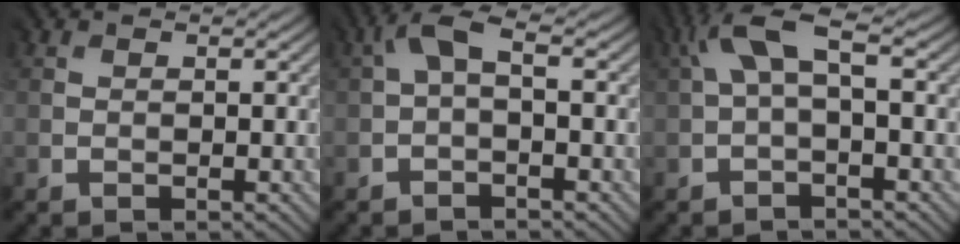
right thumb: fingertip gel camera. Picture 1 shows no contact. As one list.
[{"total": 3.4, "force": [0.0, 1.7, 3.0], "torque": [-0.075, 0.013, -0.007]}, {"total": 5.7, "force": [0.9, 2.3, 5.2], "torque": [-0.118, 0.019, 0.006]}]